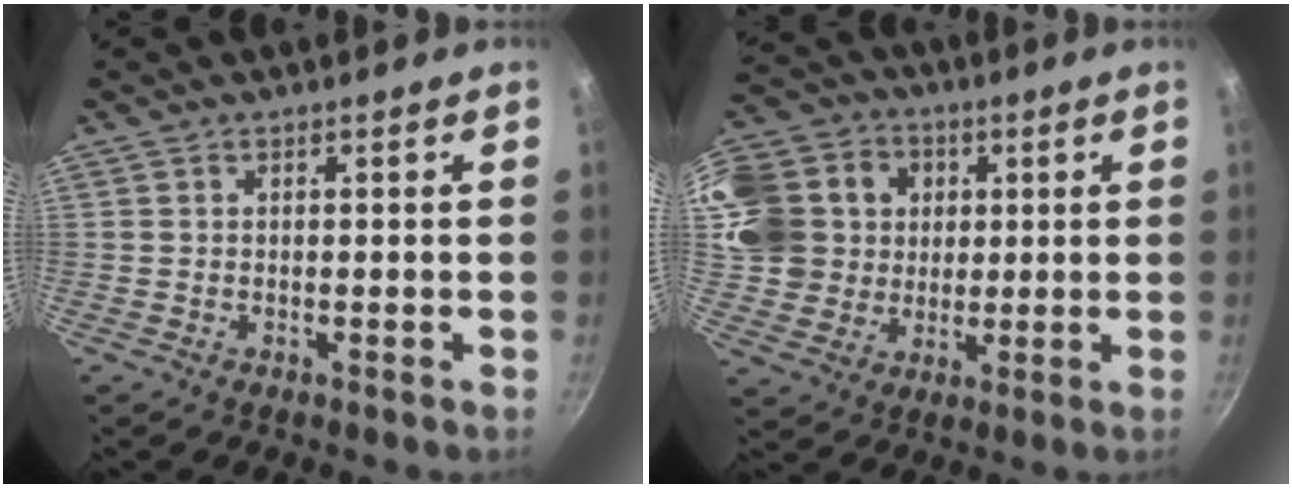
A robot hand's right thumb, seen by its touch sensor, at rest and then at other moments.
{"total": 20.8, "force": [4.2, 18.4, 8.9], "torque": [-0.195, 0.031, 0.082]}